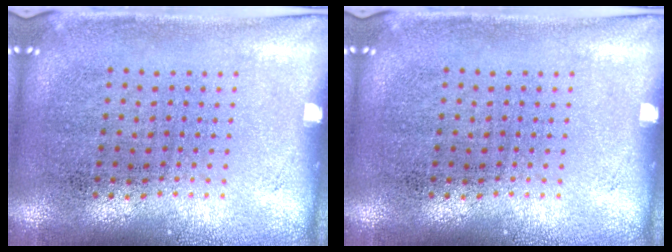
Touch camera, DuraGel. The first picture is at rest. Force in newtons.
{"total": 0.0}